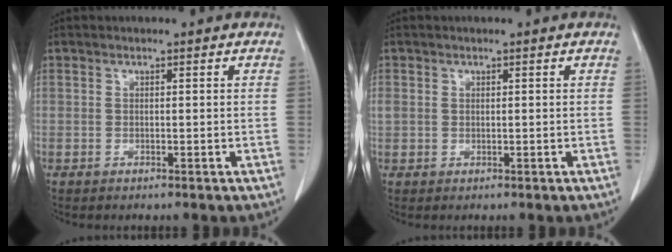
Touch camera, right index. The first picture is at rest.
{"total": 1.1, "force": [0.1, 1.0, 0.5], "torque": [-0.020, 0.015, 0.007]}